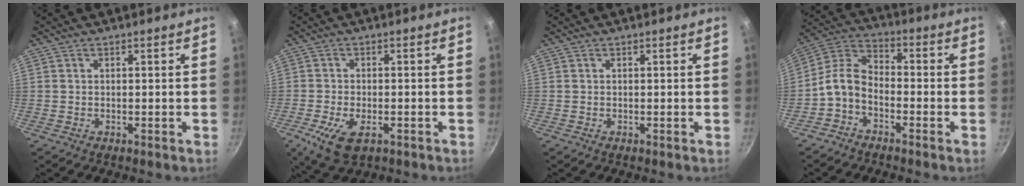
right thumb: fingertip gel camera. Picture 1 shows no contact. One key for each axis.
{"total": 7.6, "fx": -3.0, "fy": 3.9, "fz": 5.8, "tx": -0.111, "ty": -0.005, "tz": -0.049}
{"total": 0.0}
{"total": 8.2, "fx": -3.3, "fy": 5.3, "fz": 5.4, "tx": -0.107, "ty": 0.055, "tz": -0.081}